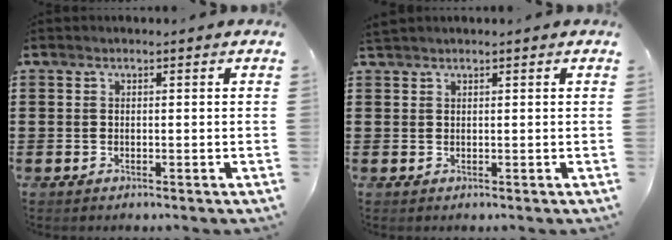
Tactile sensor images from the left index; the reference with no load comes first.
{"total": 0.6, "force": [0.6, 0.0, 0.1], "torque": [-0.004, 0.000, 0.012]}